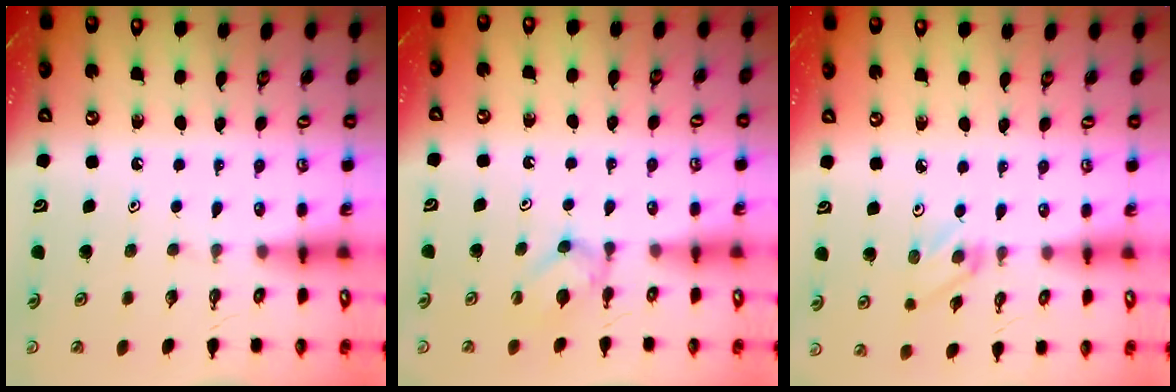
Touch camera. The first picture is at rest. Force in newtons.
{"total": 3.0, "press": 2.9, "slide": 0.5}
{"total": 3.1, "press": 3.1, "slide": 0.4}